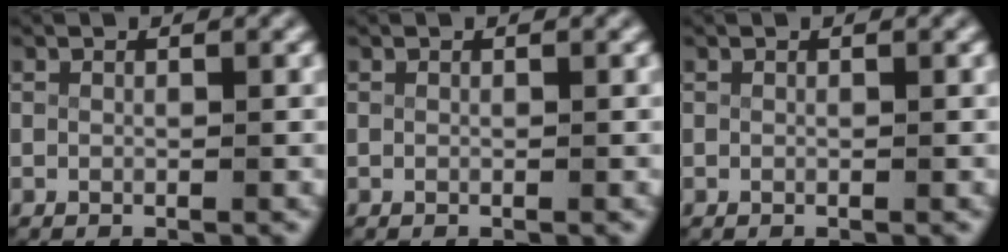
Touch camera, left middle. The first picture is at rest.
{"total": 0.0}
{"total": 0.0}